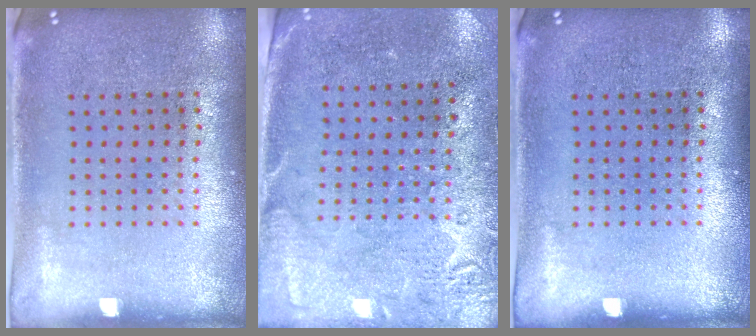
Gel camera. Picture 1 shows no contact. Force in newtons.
{"total": 2.7, "press": 2.3, "slide": 1.5}
{"total": 0.0}